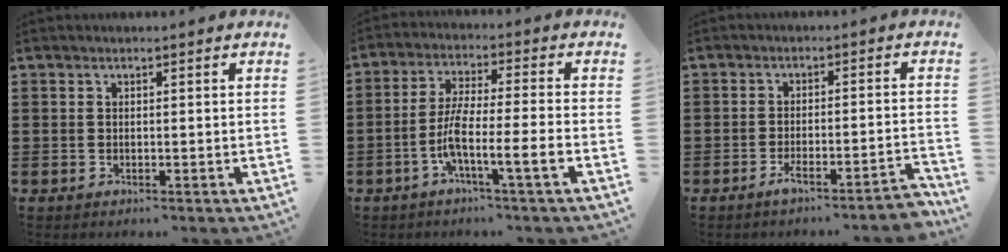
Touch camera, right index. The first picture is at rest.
{"total": 7.3, "force": [-3.2, 0.2, 6.5], "torque": [-0.133, -0.007, -0.067]}
{"total": 4.1, "force": [-3.2, -0.1, 2.6], "torque": [-0.044, -0.009, -0.060]}